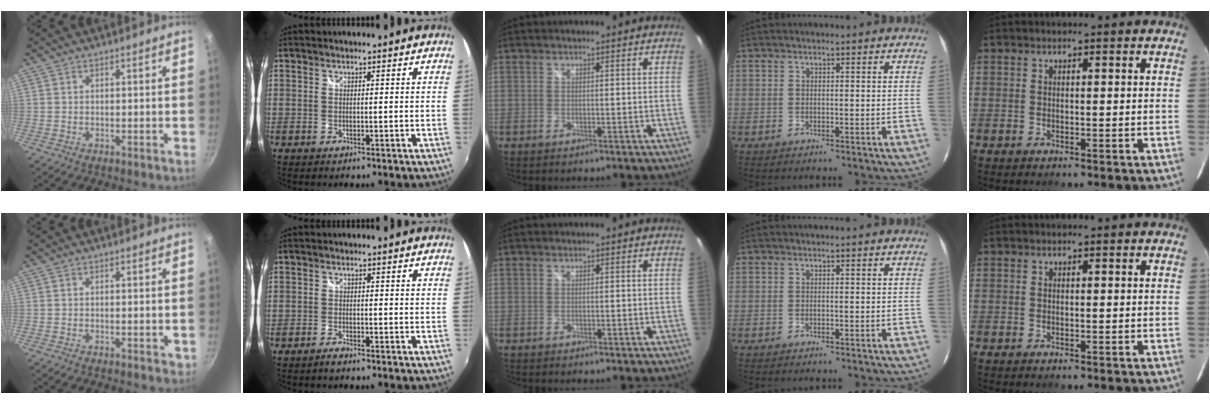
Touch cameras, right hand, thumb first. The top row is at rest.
{"thumb": {"total": 1.0, "force": [0.0, 0.5, 0.9], "torque": [-0.010, 0.001, -0.001]}, "index": {"total": 1.4, "force": [-1.3, 0.3, 0.5], "torque": [-0.016, -0.004, -0.029]}}